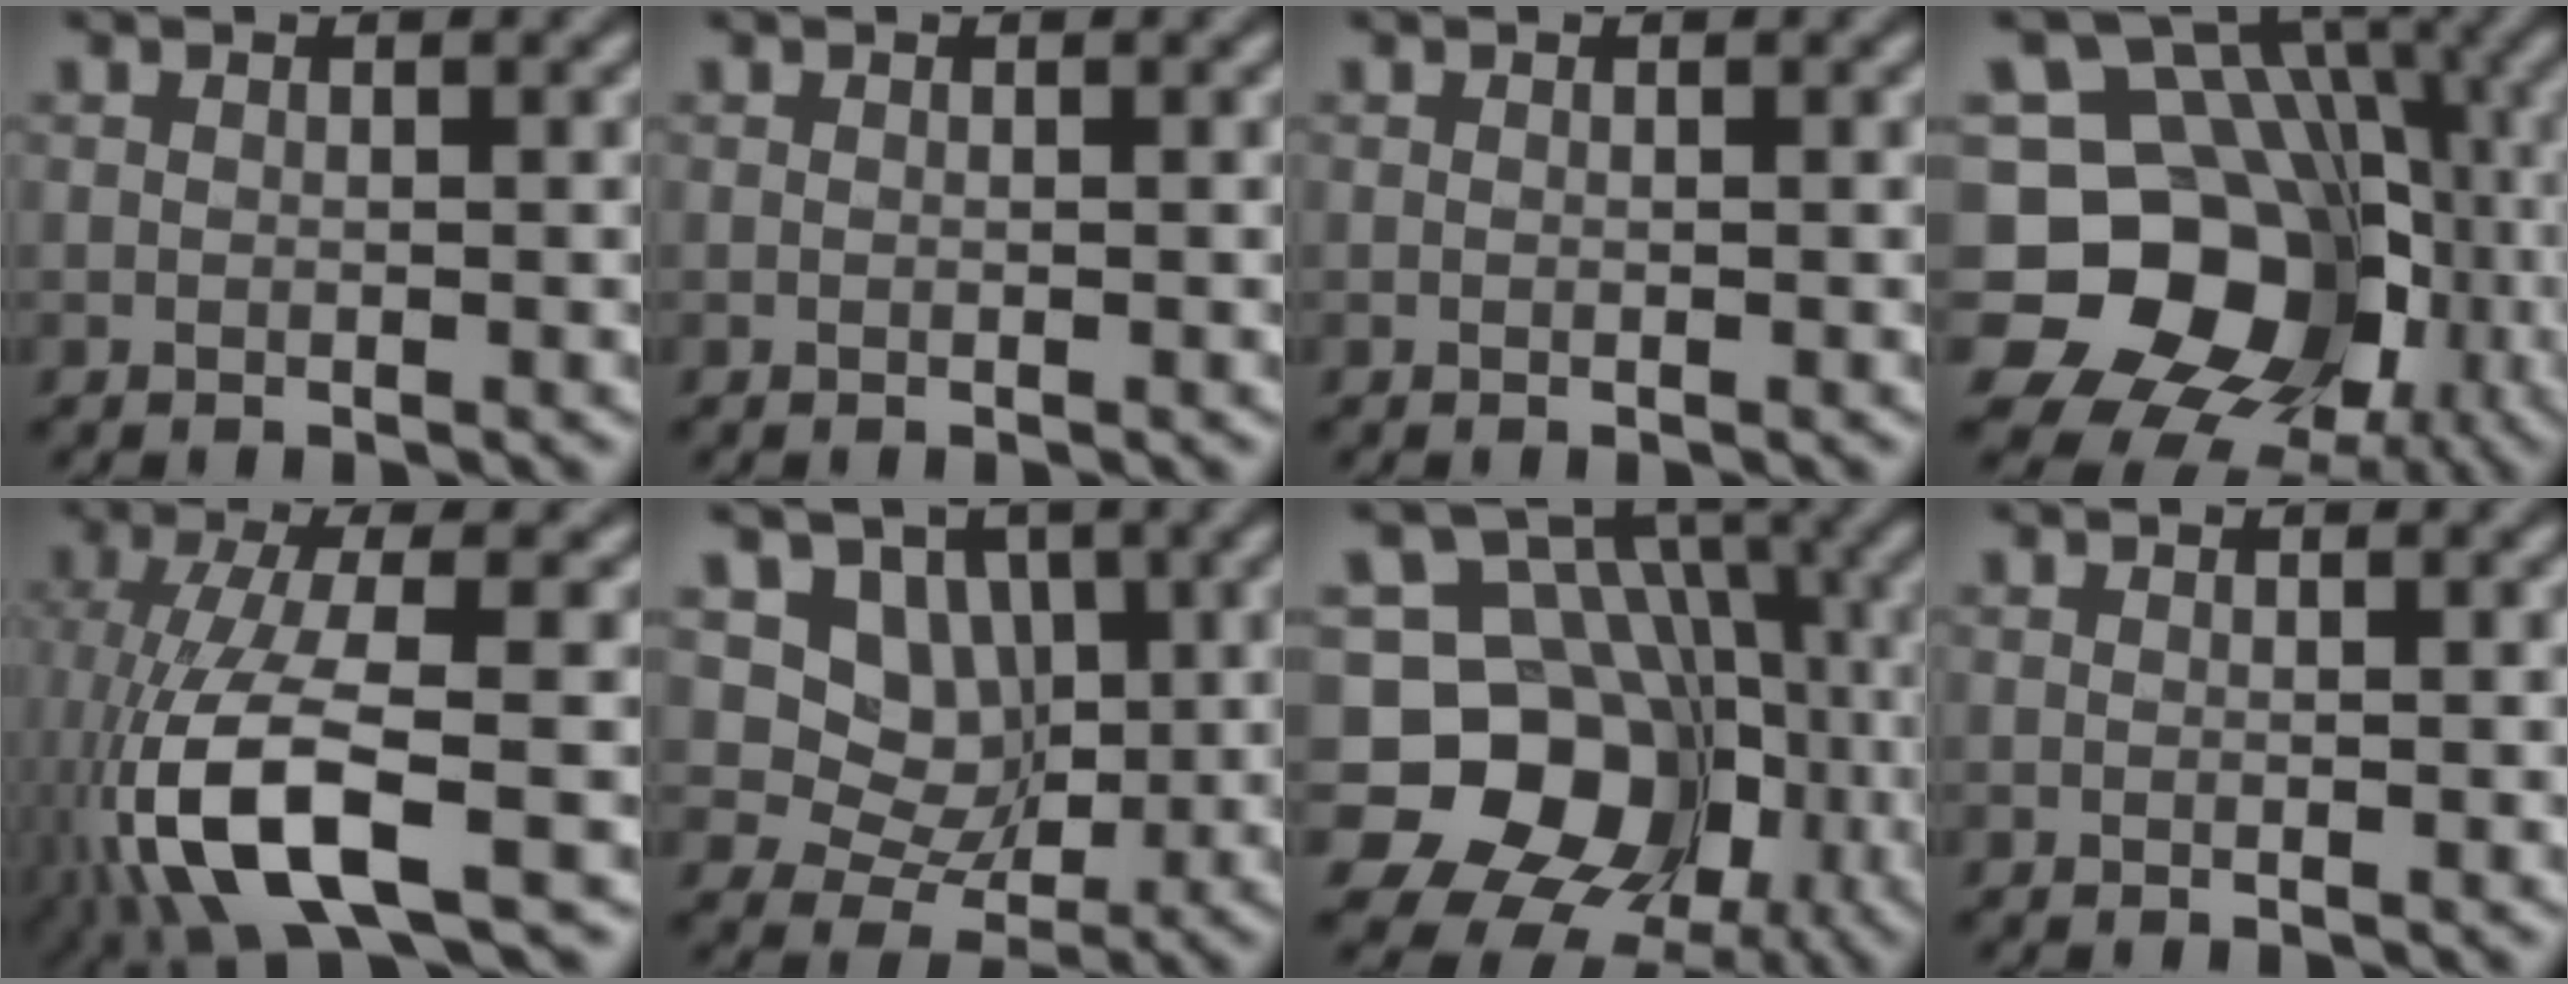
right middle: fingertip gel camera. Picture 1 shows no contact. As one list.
[{"total": 0.0}, {"total": 0.0}, {"total": 15.3, "force": [-4.4, 12.7, 7.4], "torque": [-0.139, 0.000, -0.087]}, {"total": 9.9, "force": [-3.8, 3.0, 8.7], "torque": [-0.193, -0.009, -0.069]}, {"total": 5.5, "force": [1.6, 4.6, 2.6], "torque": [-0.040, -0.010, 0.021]}, {"total": 12.4, "force": [-3.7, 10.5, 5.4], "torque": [-0.101, 0.008, -0.084]}, {"total": 0.0}]